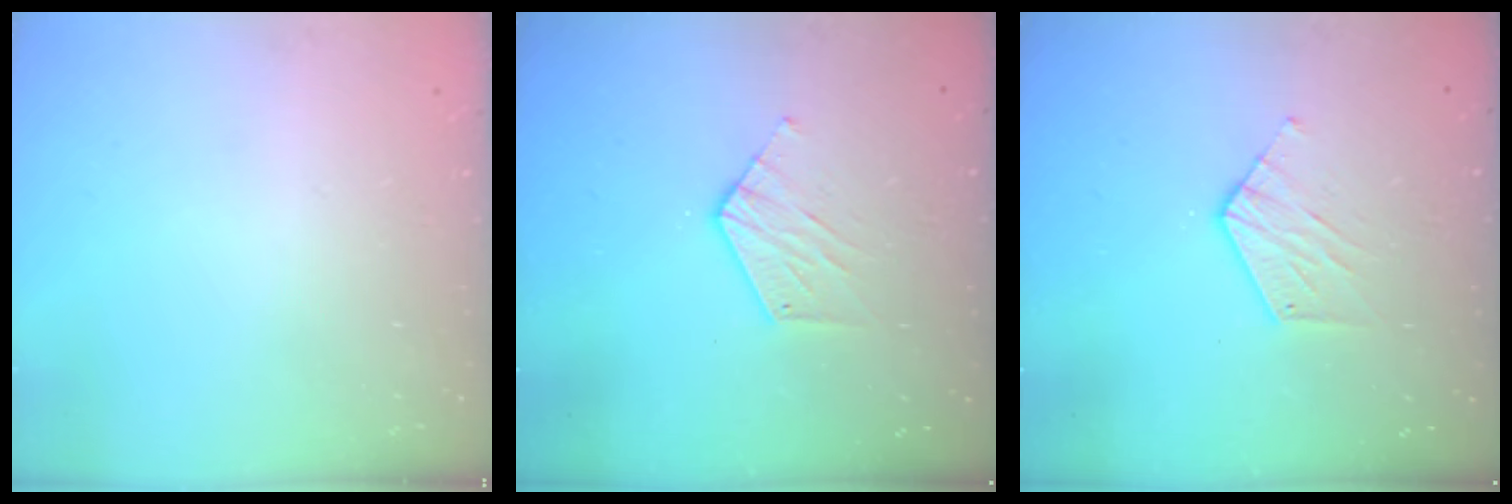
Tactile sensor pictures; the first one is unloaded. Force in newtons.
{"total": 7.1, "press": 7.1, "slide": 0.3}
{"total": 7.1, "press": 7.1, "slide": 0.3}